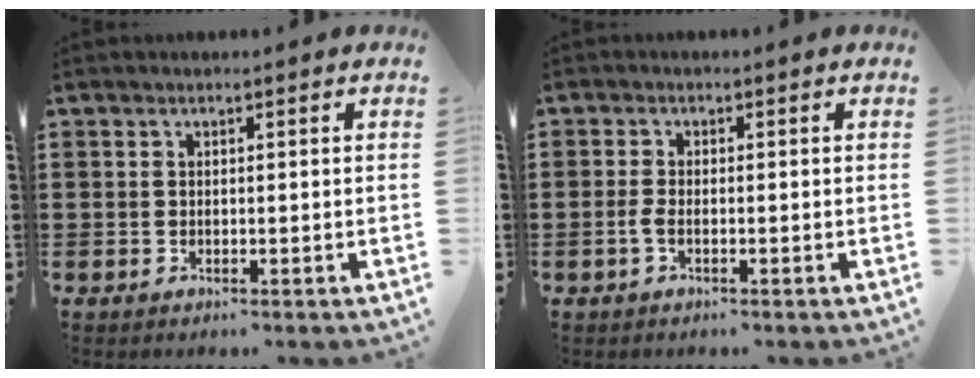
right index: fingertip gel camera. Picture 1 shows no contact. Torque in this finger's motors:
{"motor_torque": [1.06, 1.08, 0.08, 0.04]}